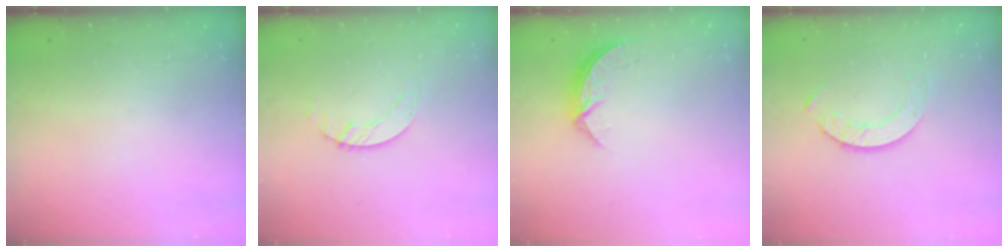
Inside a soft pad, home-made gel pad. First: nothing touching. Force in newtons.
{"total": 1.7, "press": 1.7, "slide": 0.1}
{"total": 5.6, "press": 5.6, "slide": 0.5}
{"total": 4.2, "press": 4.2, "slide": 0.5}